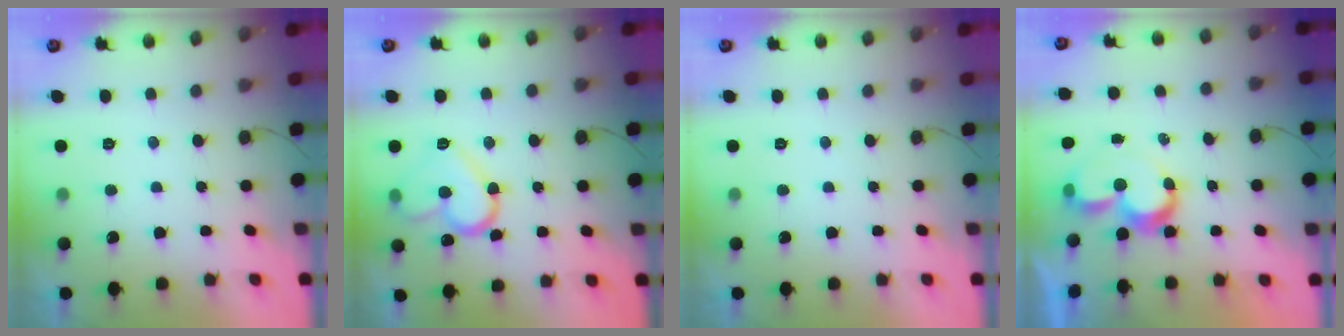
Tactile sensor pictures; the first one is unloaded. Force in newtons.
{"total": 14.1, "press": 14.1, "slide": 1.1}
{"total": 0.0}
{"total": 8.4, "press": 8.3, "slide": 0.6}